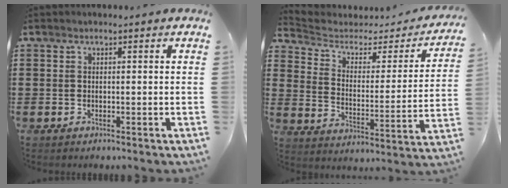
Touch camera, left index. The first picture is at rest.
{"total": 3.4, "force": [2.2, 2.1, 1.4], "torque": [-0.048, -0.016, 0.029]}